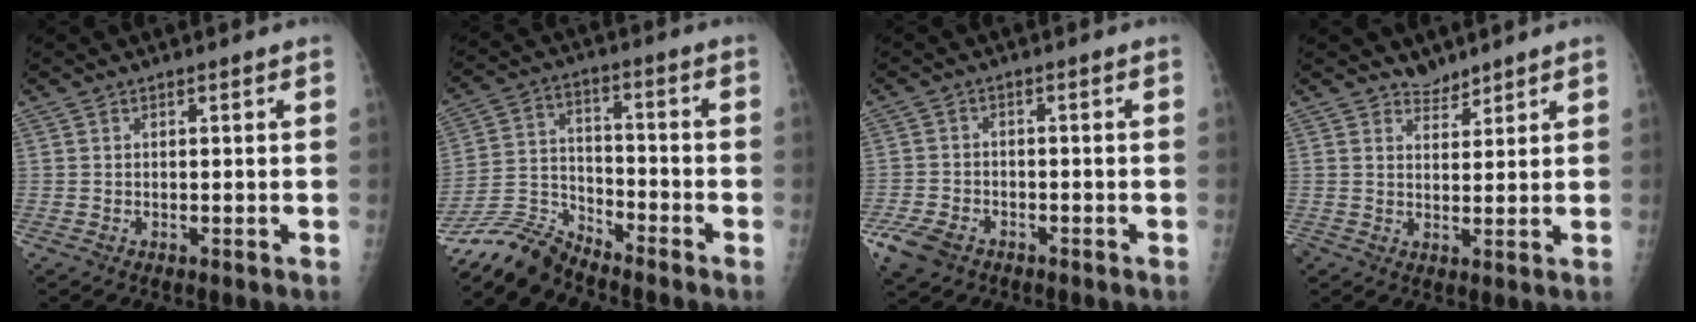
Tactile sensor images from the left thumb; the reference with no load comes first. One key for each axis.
{"total": 9.0, "fx": -8.8, "fy": 1.7, "fz": 0.5, "tx": -0.012, "ty": 0.064, "tz": -0.179}
{"total": 6.2, "fx": -3.7, "fy": 4.1, "fz": 2.9, "tx": -0.067, "ty": 0.011, "tz": -0.065}
{"total": 3.0, "fx": 2.6, "fy": 1.4, "fz": -0.2, "tx": 0.024, "ty": -0.021, "tz": 0.041}